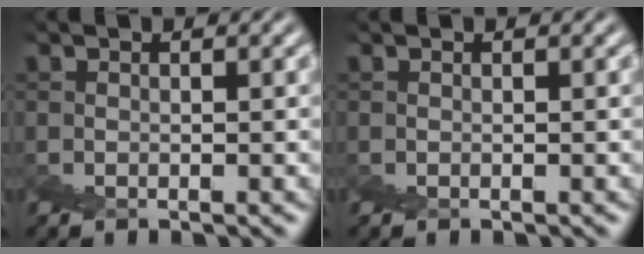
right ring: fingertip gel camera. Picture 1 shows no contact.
{"total": 0.0}